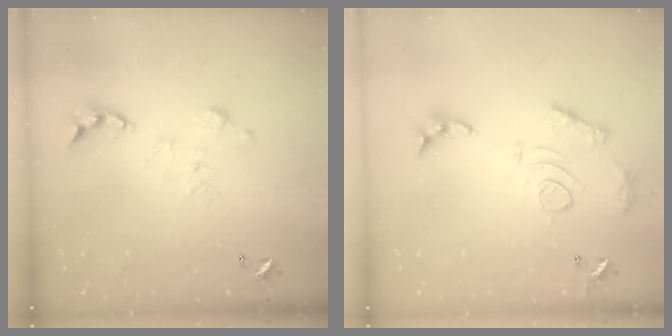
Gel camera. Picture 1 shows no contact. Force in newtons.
{"total": 12.5, "press": 12.5, "slide": 0.9}